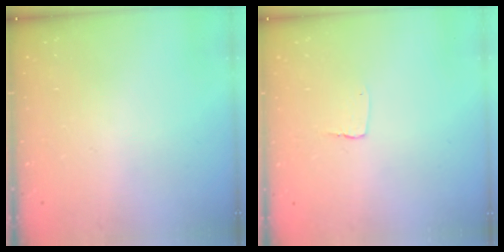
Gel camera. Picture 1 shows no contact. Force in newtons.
{"total": 2.7, "press": 2.7, "slide": 0.2}